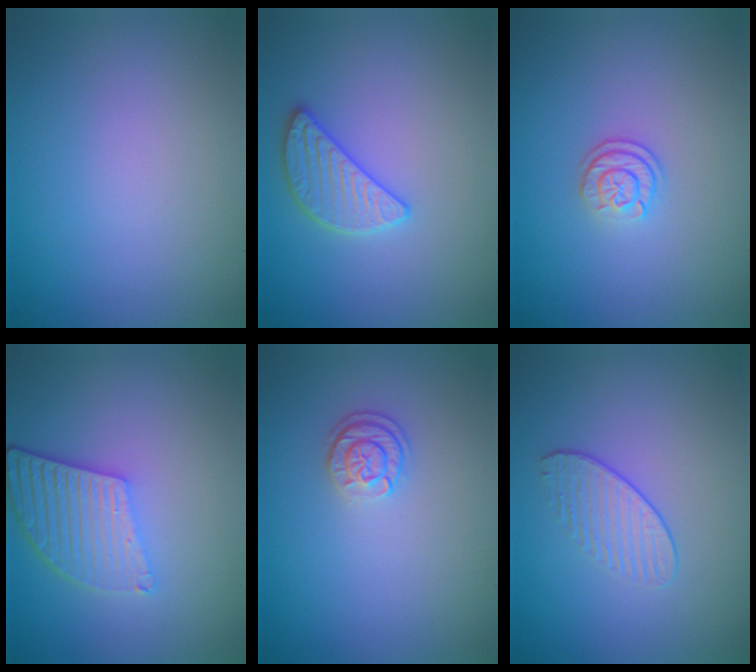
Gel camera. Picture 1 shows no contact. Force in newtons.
{"total": 2.8, "press": 2.8, "slide": 0.3}
{"total": 2.2, "press": 1.8, "slide": 1.3}
{"total": 5.1, "press": 3.8, "slide": 3.4}
{"total": 1.8, "press": 1.5, "slide": 0.9}
{"total": 1.8, "press": 1.3, "slide": 1.1}